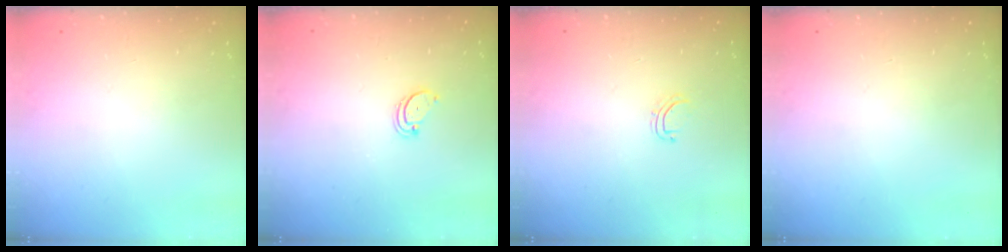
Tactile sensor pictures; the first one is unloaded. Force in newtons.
{"total": 1.9, "press": 1.9, "slide": 0.2}
{"total": 3.8, "press": 3.8, "slide": 0.2}
{"total": 0.0}